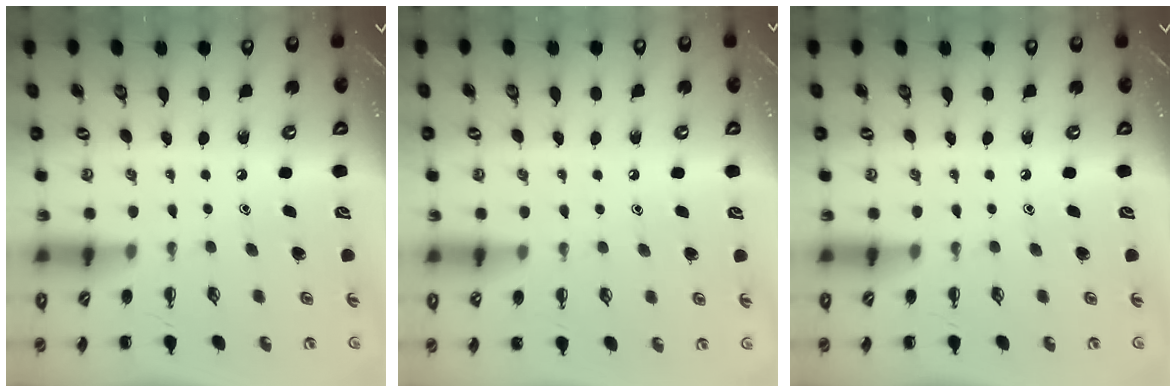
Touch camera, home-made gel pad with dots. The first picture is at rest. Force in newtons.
{"total": 4.1, "press": 3.8, "slide": 1.5}
{"total": 0.0}